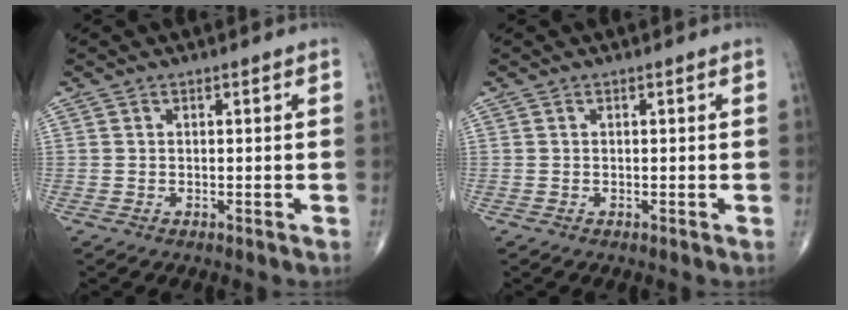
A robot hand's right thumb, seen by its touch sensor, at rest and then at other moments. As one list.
[{"total": 0.0}]